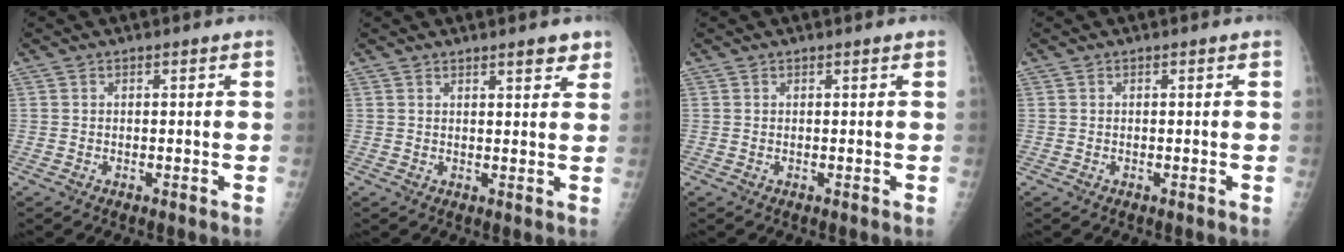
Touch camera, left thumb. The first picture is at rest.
{"total": 3.4, "force": [2.6, 1.0, 2.1], "torque": [-0.013, -0.014, 0.031]}
{"total": 0.0}
{"total": 0.0}